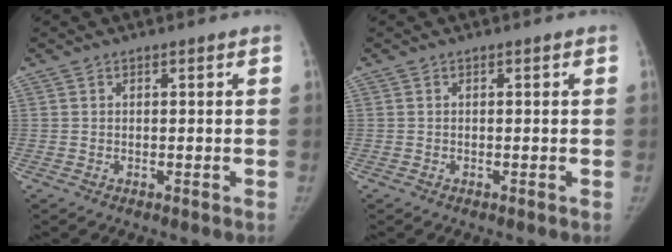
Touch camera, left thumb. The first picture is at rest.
{"total": 0.0}